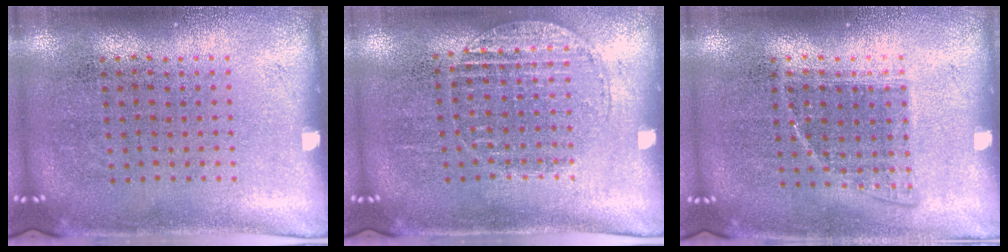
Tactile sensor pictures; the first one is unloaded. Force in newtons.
{"total": 1.1, "press": 1.1, "slide": 0.2}
{"total": 0.8, "press": 0.8, "slide": 0.3}